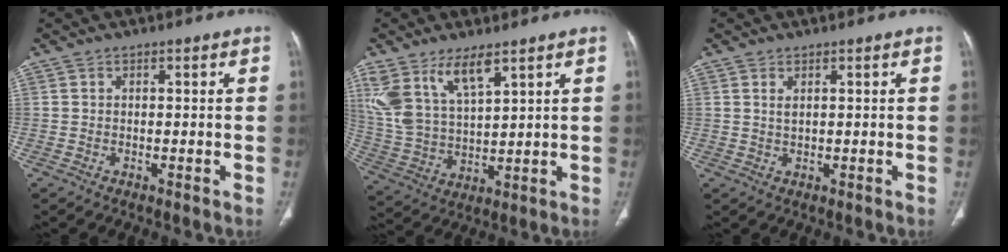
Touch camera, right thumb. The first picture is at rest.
{"total": 12.4, "force": [7.5, 5.0, 8.5], "torque": [-0.169, -0.025, 0.165]}
{"total": 1.5, "force": [0.8, 0.5, 1.2], "torque": [-0.026, -0.003, 0.020]}